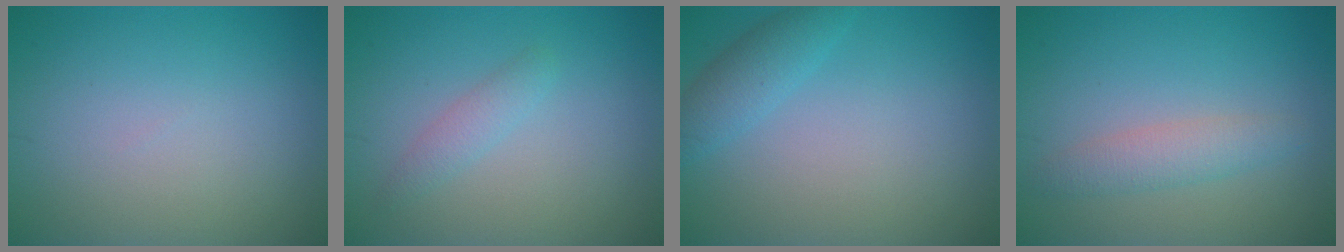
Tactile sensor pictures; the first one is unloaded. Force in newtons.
{"total": 1.4, "press": 1.4, "slide": 0.0}
{"total": 2.4, "press": 2.4, "slide": 0.1}
{"total": 2.4, "press": 2.4, "slide": 0.0}